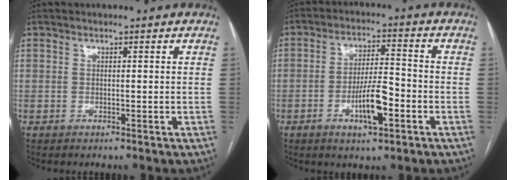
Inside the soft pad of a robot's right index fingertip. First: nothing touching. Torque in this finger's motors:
{"motor_torque": [1.26, -0.35, 0.63, 0.09]}